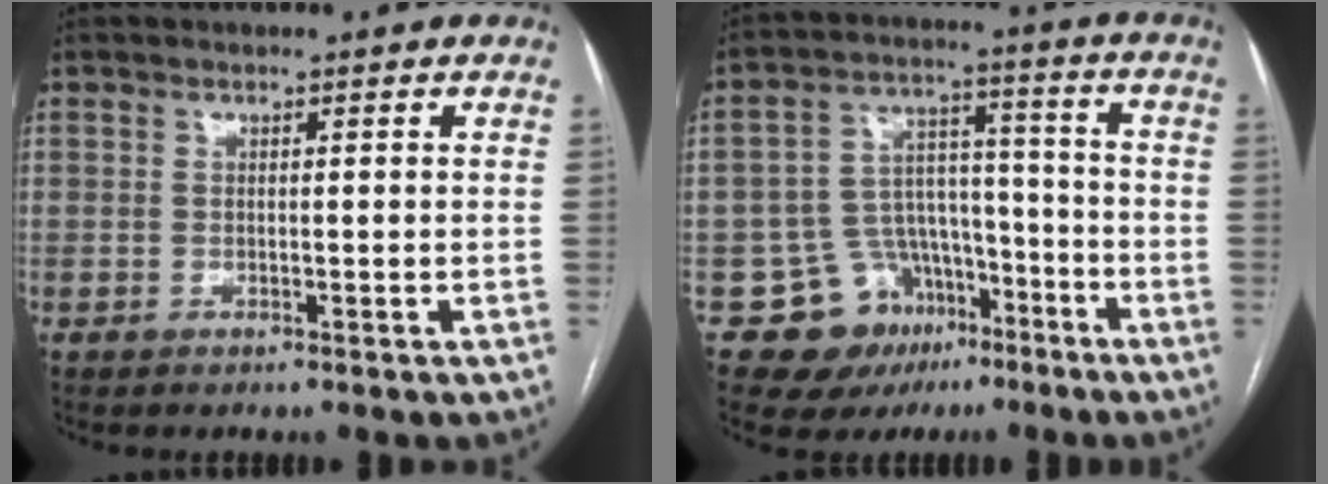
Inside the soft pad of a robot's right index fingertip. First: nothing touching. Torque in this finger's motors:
{"motor_torque": [-0.25, -0.09, -0.56, -0.15]}